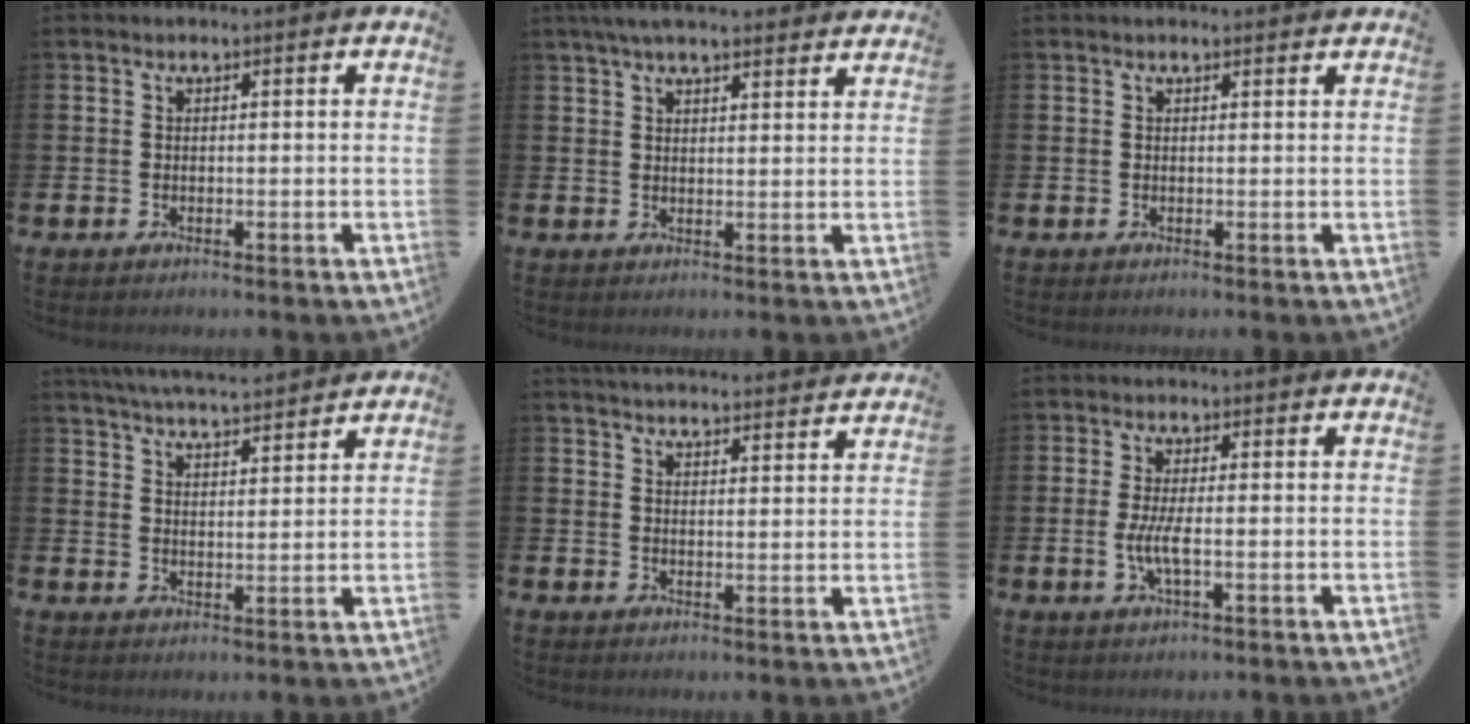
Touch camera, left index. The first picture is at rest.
{"total": 4.8, "force": [4.4, 0.9, 1.8], "torque": [-0.041, -0.012, 0.081]}
{"total": 0.6, "force": [0.6, 0.2, 0.1], "torque": [0.008, -0.002, 0.008]}
{"total": 5.7, "force": [5.6, 0.3, 1.0], "torque": [-0.032, -0.030, 0.100]}
{"total": 4.1, "force": [4.1, 0.1, 0.2], "torque": [-0.009, -0.030, 0.073]}
{"total": 3.3, "force": [-0.6, 0.6, 3.1], "torque": [-0.065, -0.002, -0.013]}